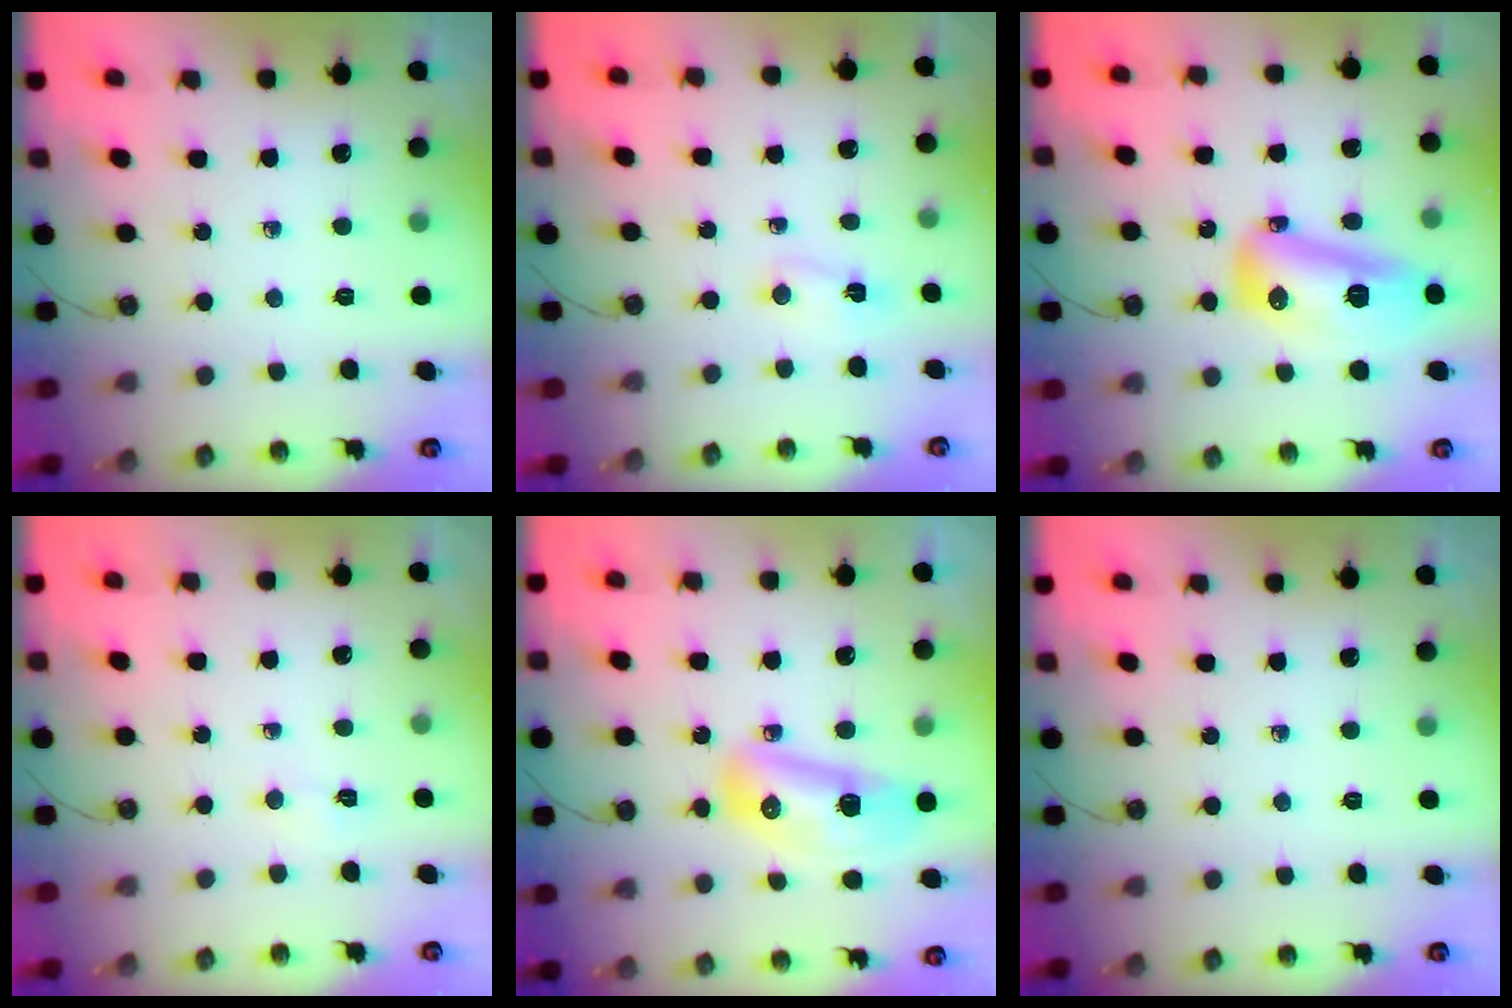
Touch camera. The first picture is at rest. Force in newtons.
{"total": 2.1, "press": 2.1, "slide": 0.4}
{"total": 14.3, "press": 14.2, "slide": 1.2}
{"total": 1.8, "press": 1.6, "slide": 0.6}
{"total": 13.5, "press": 13.4, "slide": 1.8}
{"total": 0.0}